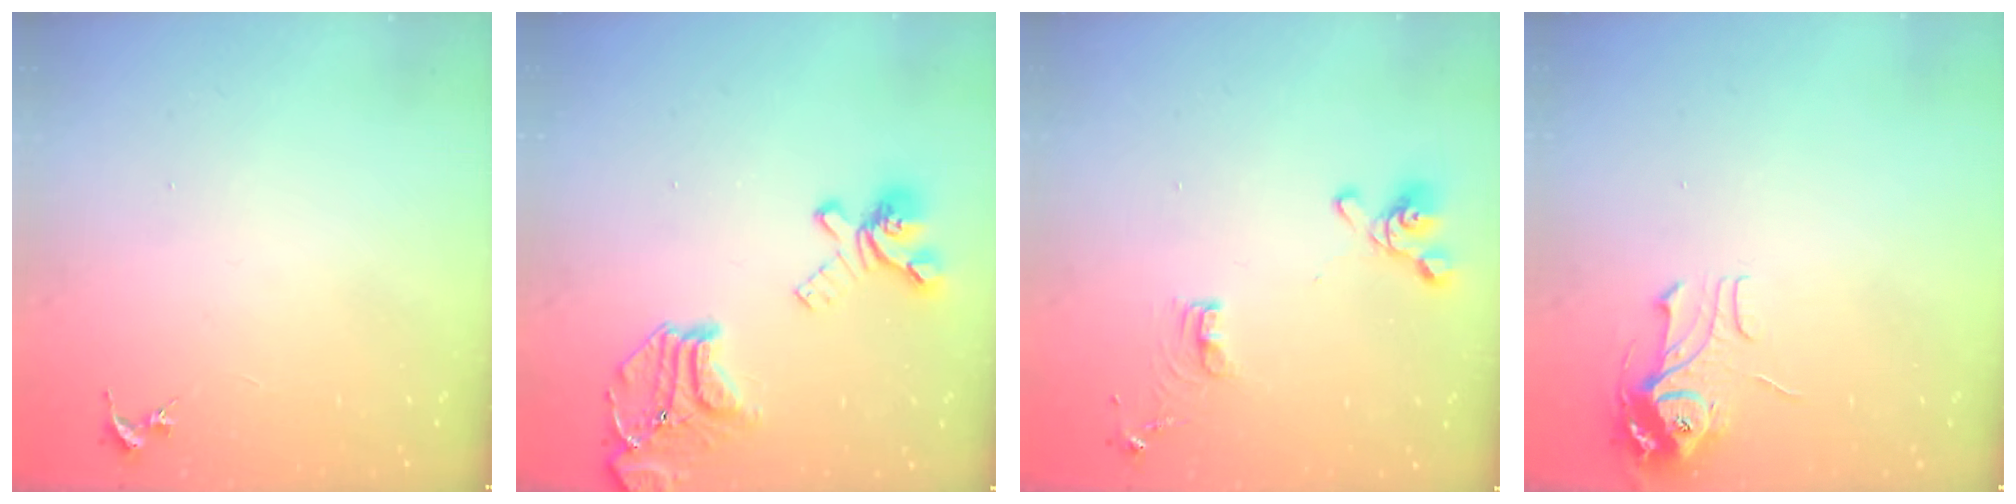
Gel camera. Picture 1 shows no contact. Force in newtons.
{"total": 19.2, "press": 19.1, "slide": 1.9}
{"total": 11.7, "press": 11.5, "slide": 2.1}
{"total": 8.0, "press": 8.0, "slide": 0.4}